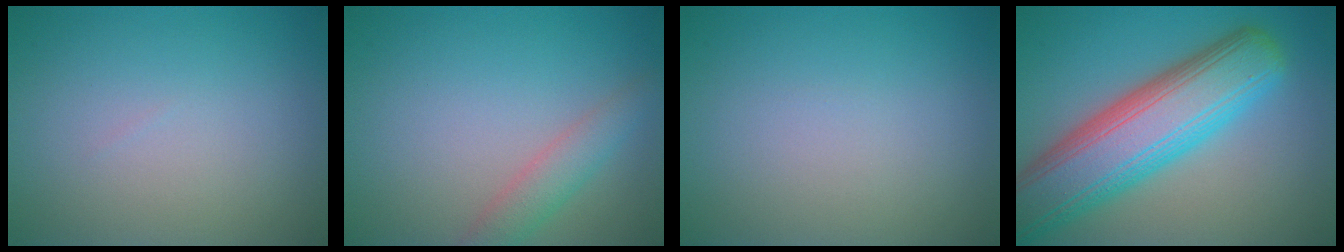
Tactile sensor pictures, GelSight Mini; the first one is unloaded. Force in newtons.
{"total": 2.4, "press": 2.4, "slide": 0.1}
{"total": 0.0}
{"total": 10.8, "press": 10.8, "slide": 0.4}